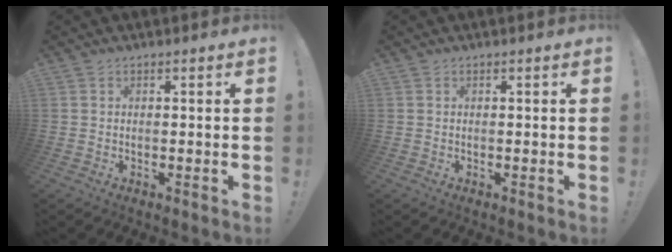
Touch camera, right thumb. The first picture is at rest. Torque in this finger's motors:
{"motor_torque": [0.00, 0.00, 0.09, -0.05, 0.01]}